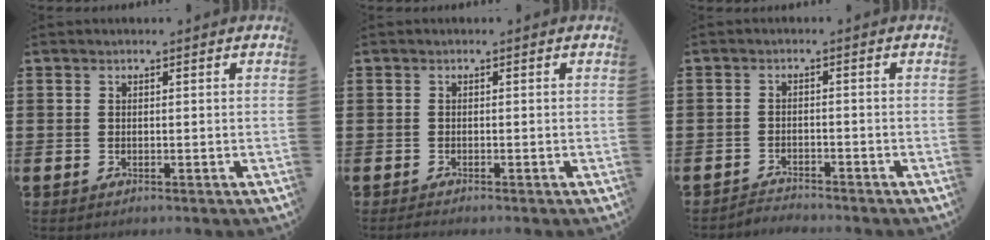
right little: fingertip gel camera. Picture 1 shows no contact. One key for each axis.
{"total": 0.5, "fx": -0.4, "fy": 0.0, "fz": 0.3, "tx": -0.005, "ty": -0.003, "tz": -0.009}
{"total": 2.0, "fx": -1.9, "fy": 0.0, "fz": -0.3, "tx": -0.001, "ty": 0.004, "tz": -0.043}